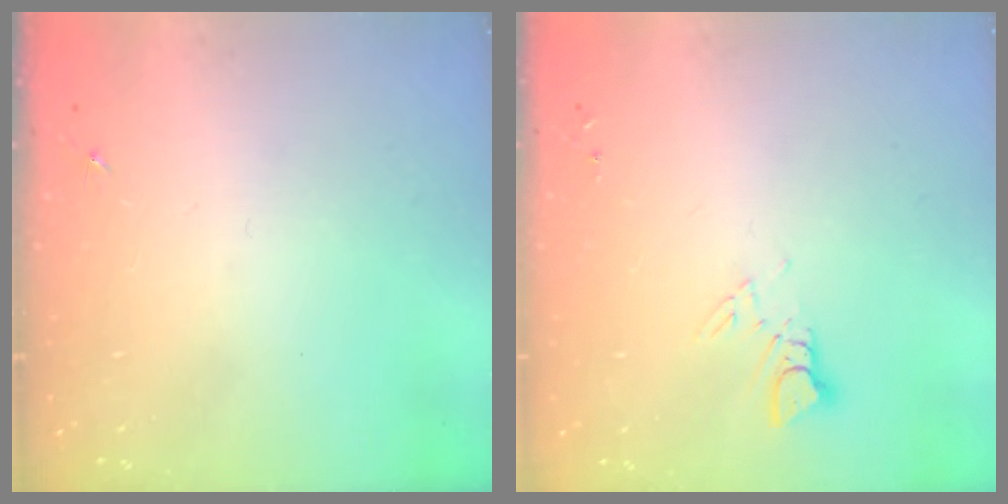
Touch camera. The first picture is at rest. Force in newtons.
{"total": 3.2, "press": 3.2, "slide": 0.3}